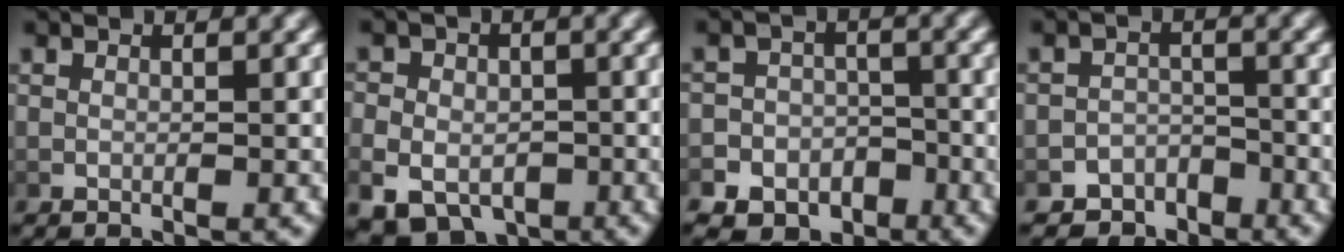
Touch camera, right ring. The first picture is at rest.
{"total": 6.4, "force": [-3.6, 4.7, 2.4], "torque": [-0.048, -0.033, -0.048]}
{"total": 7.3, "force": [-4.5, 5.5, 1.3], "torque": [-0.002, -0.018, -0.082]}
{"total": 5.7, "force": [-4.8, 3.1, 0.2], "torque": [0.019, -0.010, -0.088]}